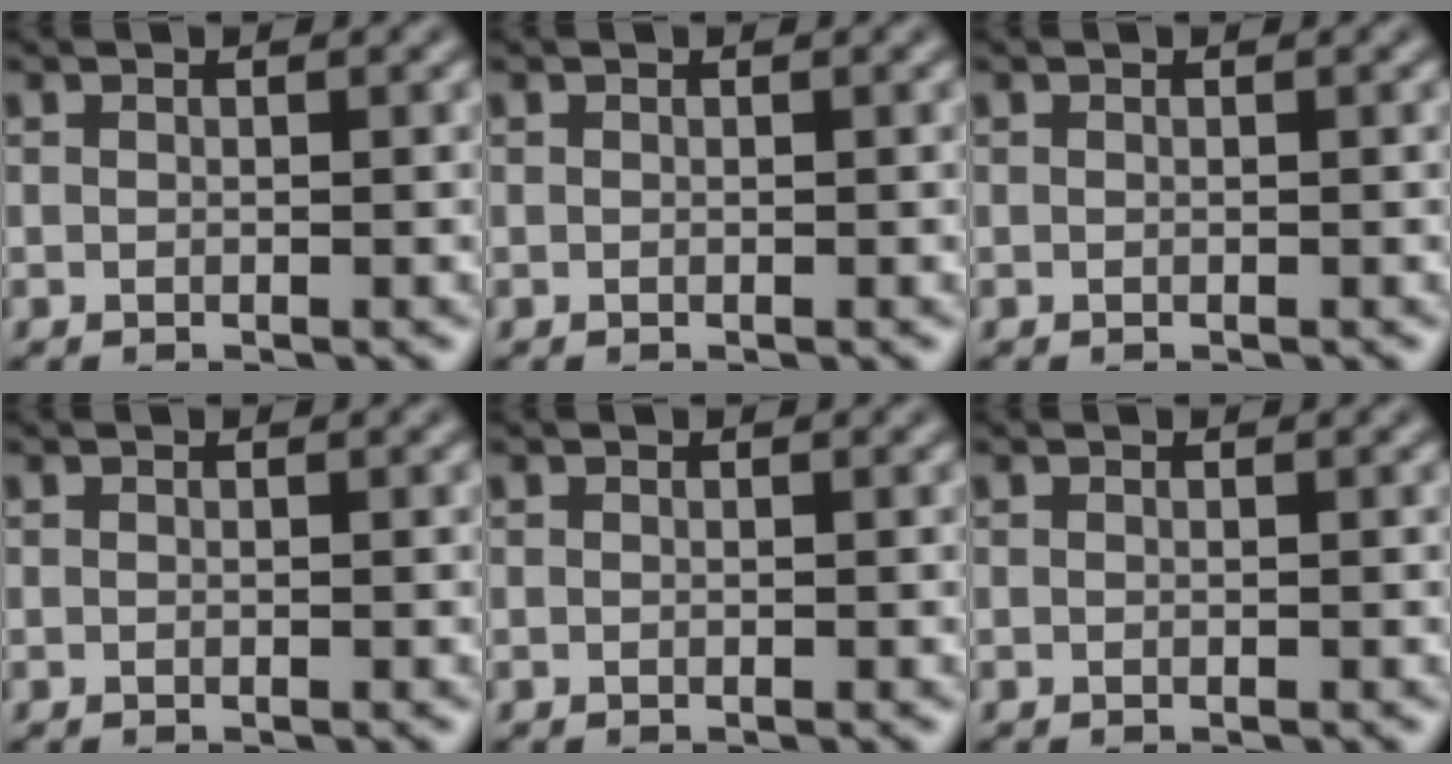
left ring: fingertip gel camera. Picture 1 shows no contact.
{"total": 0.0}
{"total": 0.0}
{"total": 0.0}
{"total": 0.0}
{"total": 0.0}